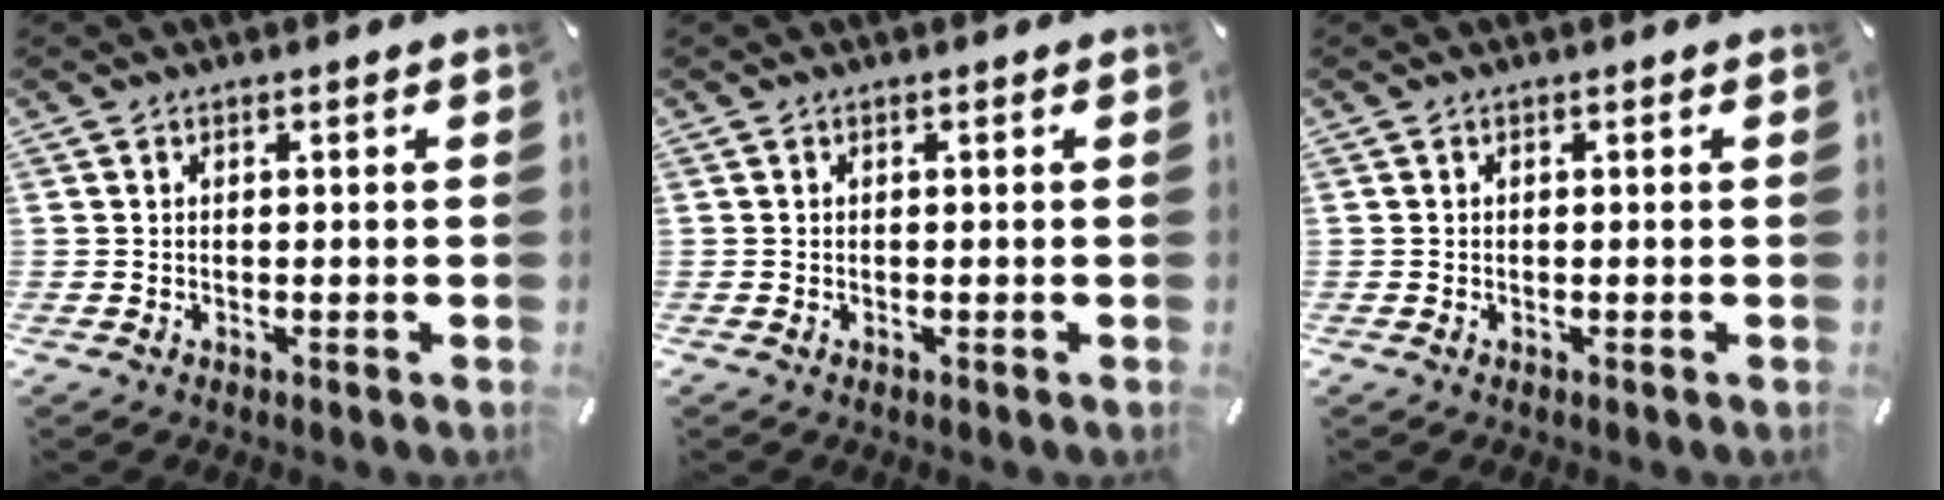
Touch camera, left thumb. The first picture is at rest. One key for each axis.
{"total": 0.0}
{"total": 0.0}